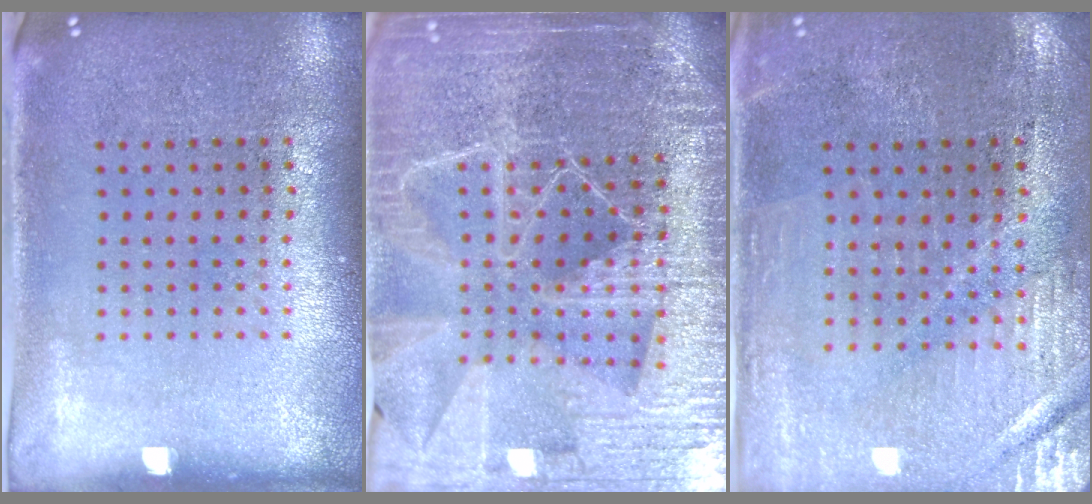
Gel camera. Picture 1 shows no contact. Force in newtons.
{"total": 5.9, "press": 5.2, "slide": 2.9}
{"total": 0.7, "press": 0.6, "slide": 0.2}